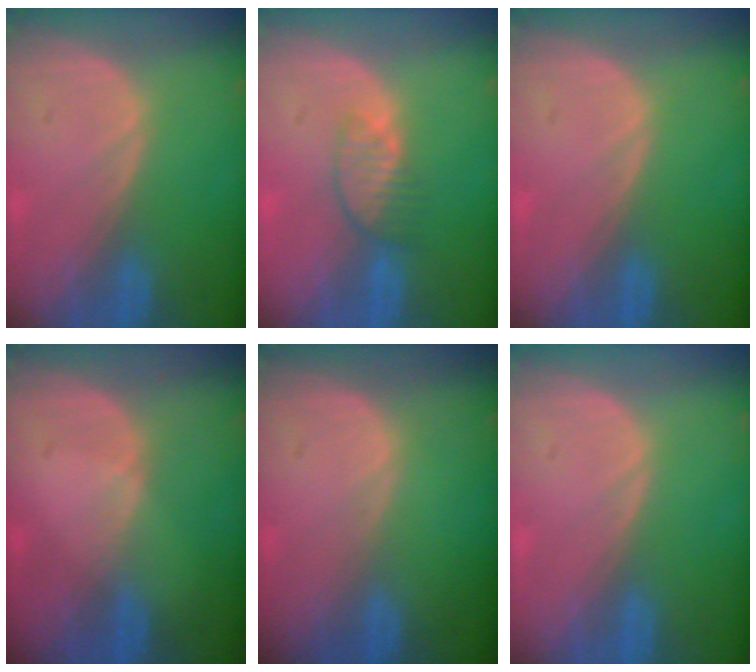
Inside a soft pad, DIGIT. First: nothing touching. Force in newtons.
{"total": 3.7, "press": 3.4, "slide": 1.5}
{"total": 0.0}
{"total": 0.7, "press": 0.5, "slide": 0.5}
{"total": 0.0}
{"total": 0.0}